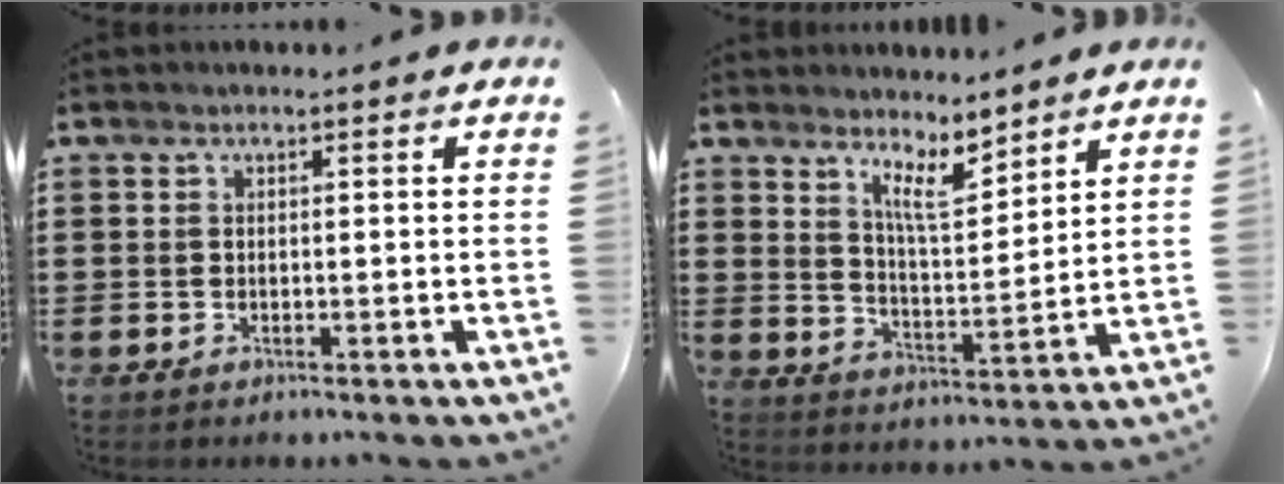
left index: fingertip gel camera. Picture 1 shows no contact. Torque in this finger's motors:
{"motor_torque": [0.41, 0.21, -0.02, 0.02]}